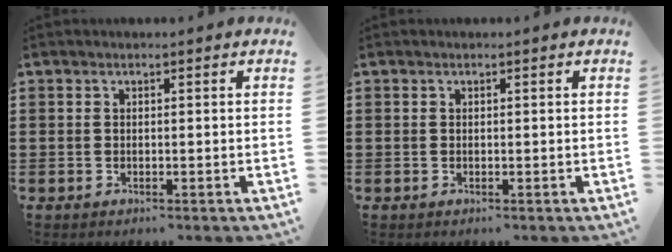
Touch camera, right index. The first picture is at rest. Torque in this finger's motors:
{"motor_torque": [-0.05, 0.84, 0.00, 0.00]}